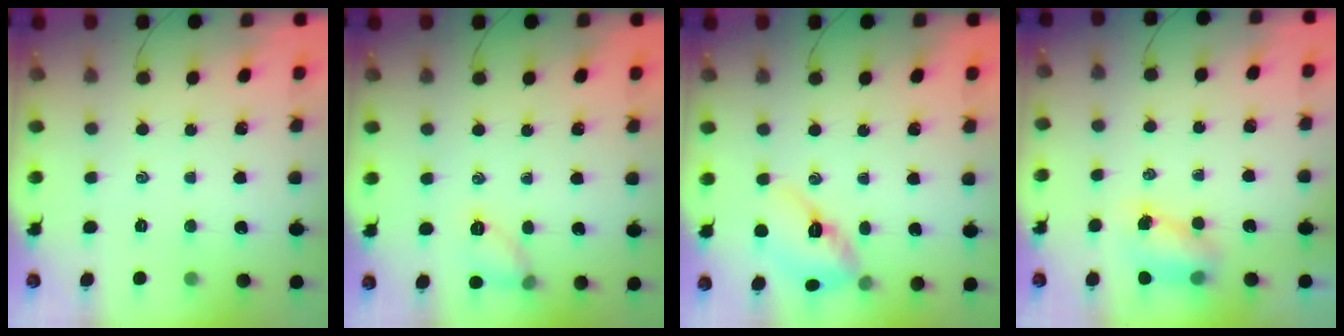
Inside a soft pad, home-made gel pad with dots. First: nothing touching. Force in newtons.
{"total": 7.8, "press": 7.7, "slide": 0.6}
{"total": 12.3, "press": 12.2, "slide": 1.6}
{"total": 6.7, "press": 6.6, "slide": 1.1}